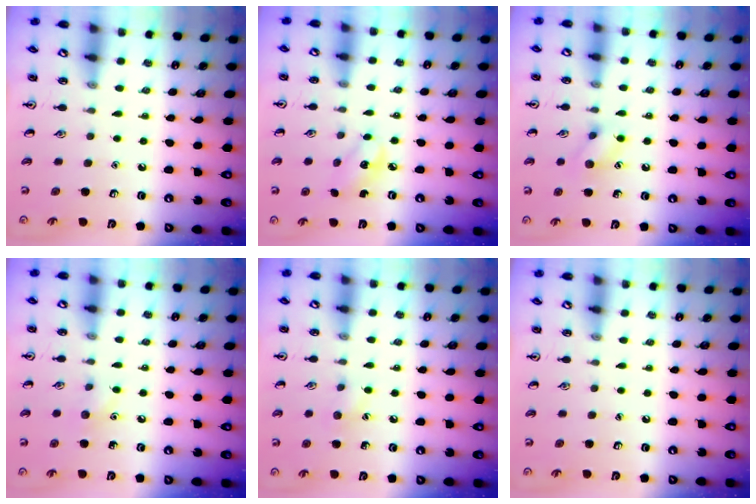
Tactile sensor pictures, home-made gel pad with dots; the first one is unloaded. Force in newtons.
{"total": 4.6, "press": 4.5, "slide": 0.8}
{"total": 7.8, "press": 7.8, "slide": 0.5}
{"total": 5.8, "press": 5.5, "slide": 1.8}
{"total": 6.5, "press": 6.3, "slide": 1.6}
{"total": 0.0}